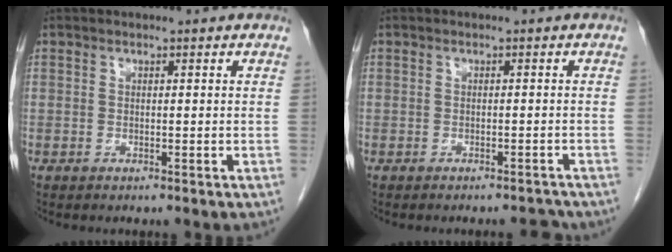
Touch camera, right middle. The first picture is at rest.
{"total": 2.2, "force": [-2.2, -0.1, 0.1], "torque": [0.006, -0.003, -0.026]}